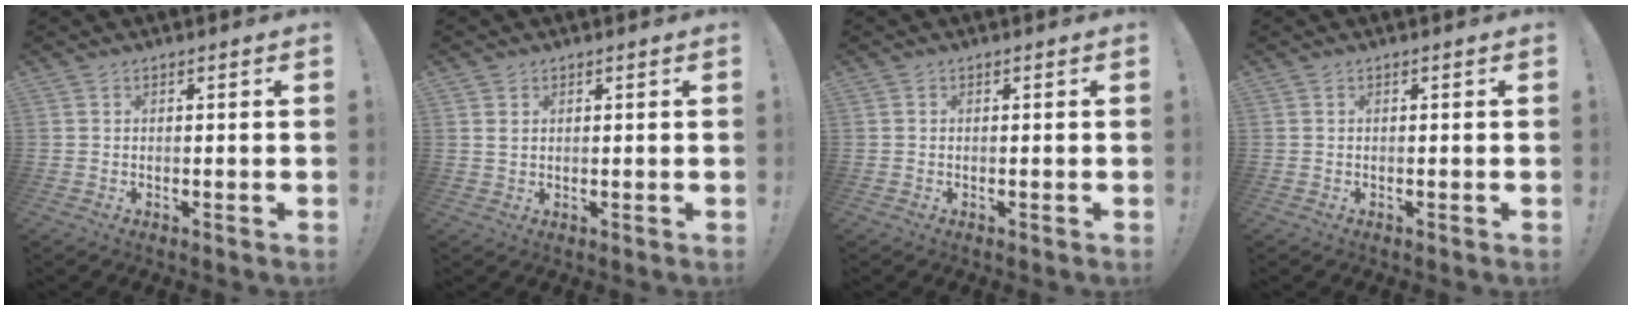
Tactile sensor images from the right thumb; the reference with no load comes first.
{"total": 1.6, "force": [0.9, 1.1, 0.7], "torque": [-0.005, -0.001, 0.015]}
{"total": 0.0}
{"total": 0.0}